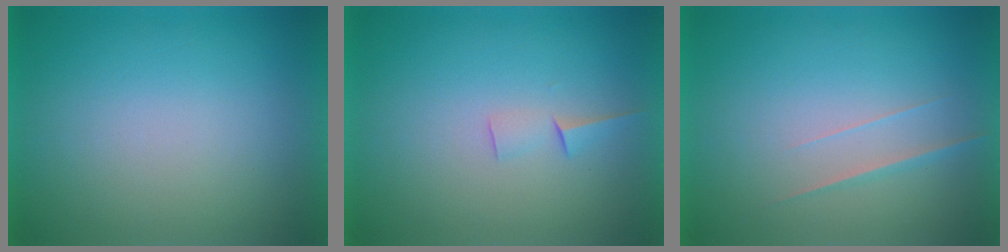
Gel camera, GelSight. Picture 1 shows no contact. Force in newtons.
{"total": 1.5}
{"total": 1.5}